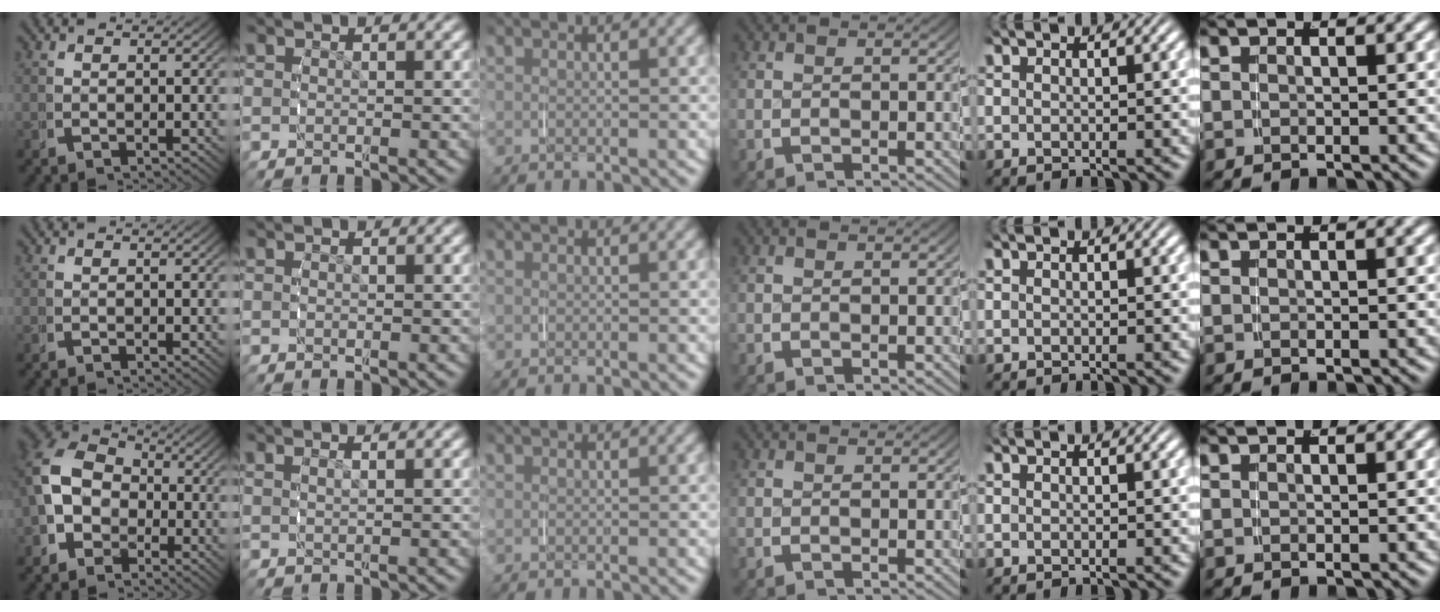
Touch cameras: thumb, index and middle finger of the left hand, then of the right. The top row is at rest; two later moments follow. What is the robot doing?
{"motion": "grasp_and_lifting", "object": "napkin"}